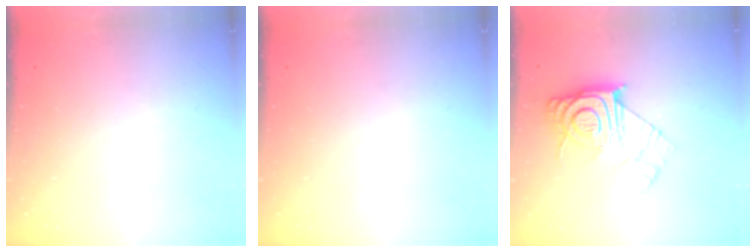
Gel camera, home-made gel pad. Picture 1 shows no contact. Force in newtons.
{"total": 0.0}
{"total": 12.3, "press": 12.3, "slide": 1.1}